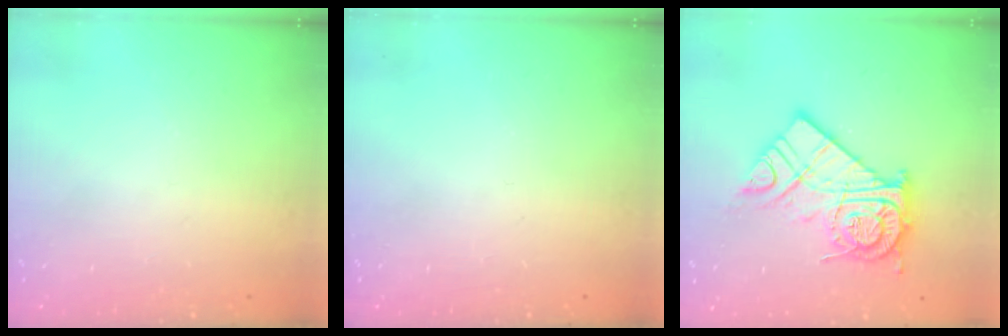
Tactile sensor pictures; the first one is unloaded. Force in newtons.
{"total": 0.0}
{"total": 15.8, "press": 15.7, "slide": 1.3}